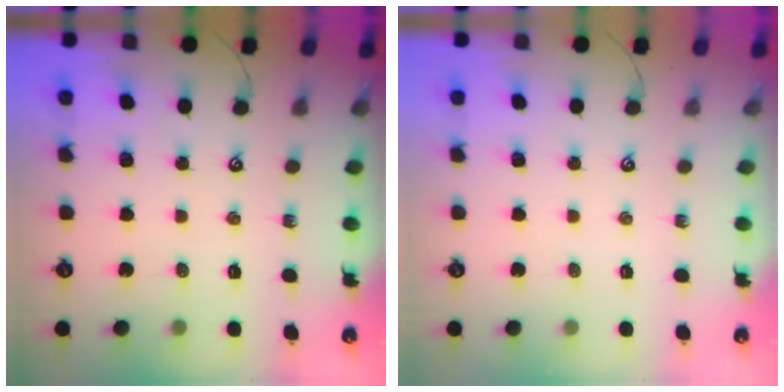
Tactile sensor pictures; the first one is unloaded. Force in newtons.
{"total": 0.0}